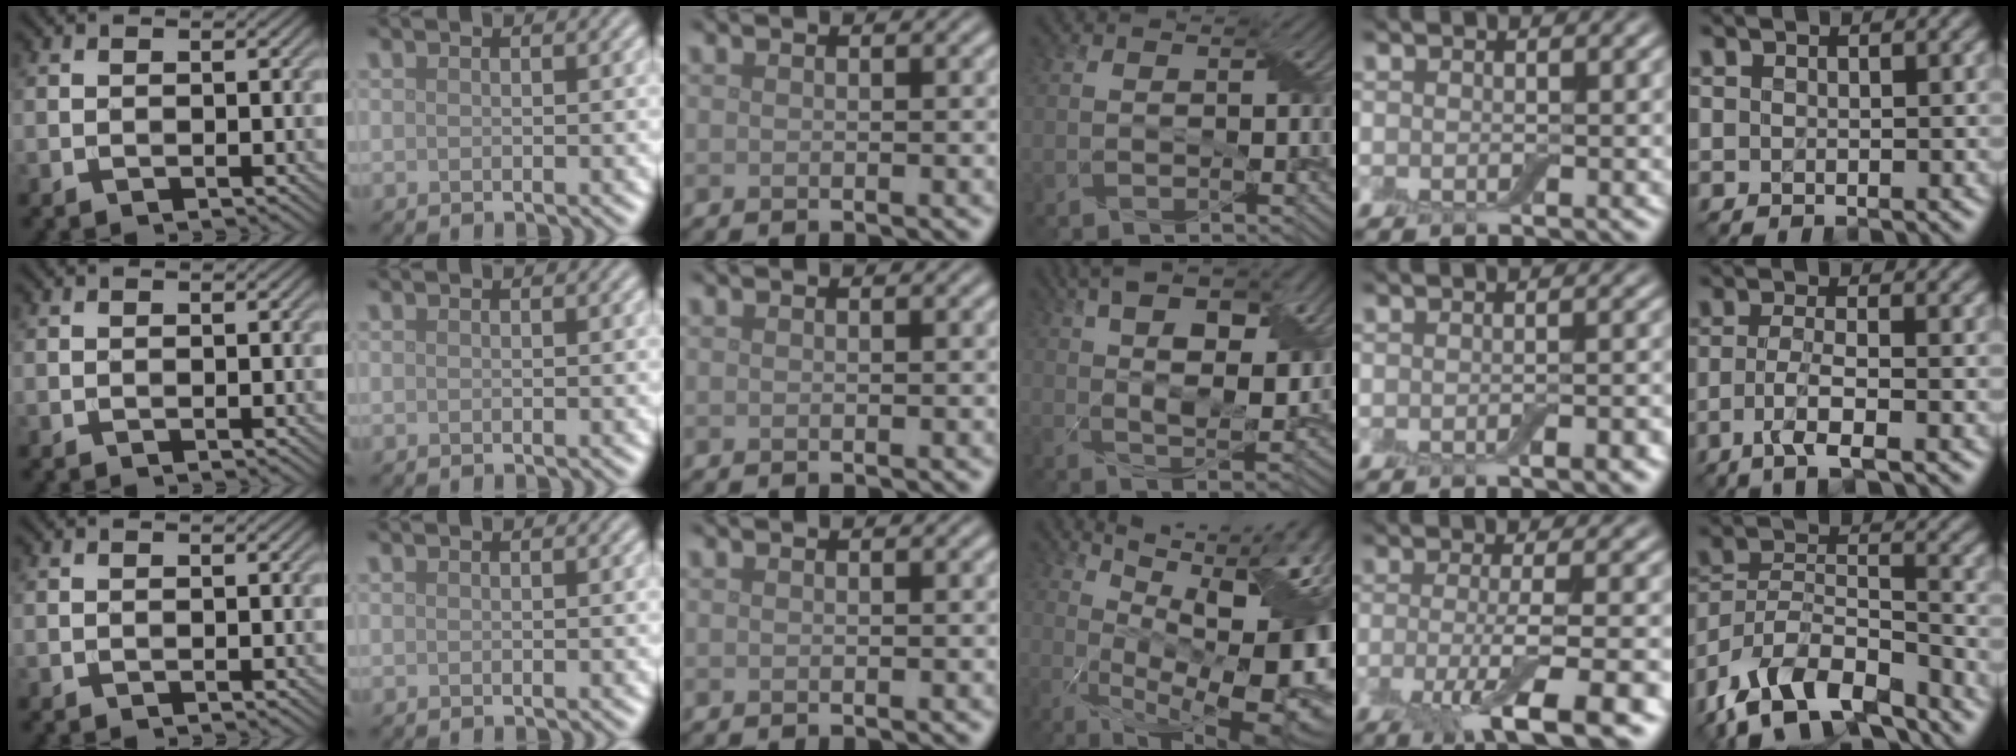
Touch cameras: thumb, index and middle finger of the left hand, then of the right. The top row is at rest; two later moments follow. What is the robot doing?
{"motion": "wrap", "object": "adhesive wrap"}